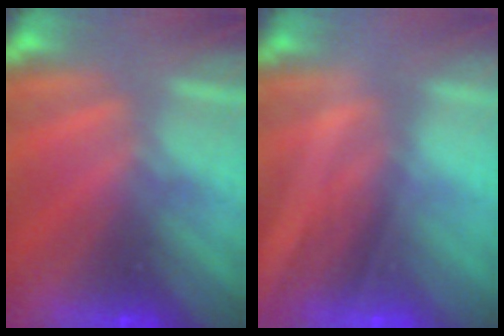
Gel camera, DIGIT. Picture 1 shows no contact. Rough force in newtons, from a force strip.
{"total": 2.1}